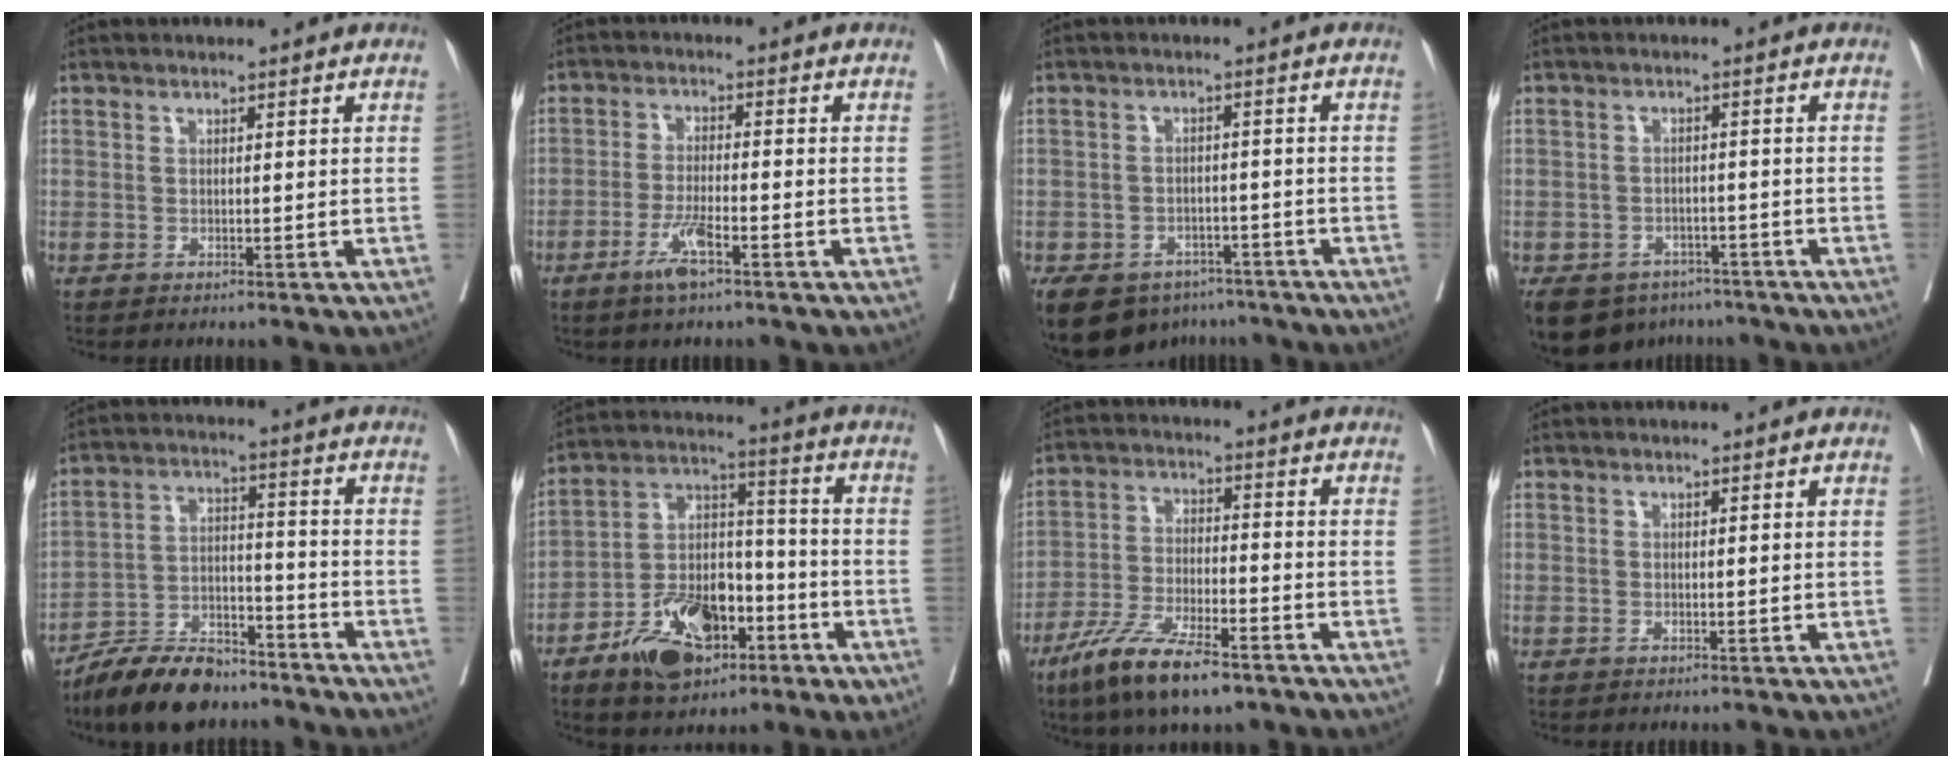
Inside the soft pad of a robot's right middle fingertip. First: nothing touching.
{"total": 5.1, "force": [-3.0, 0.5, 4.1], "torque": [-0.081, -0.006, -0.057]}
{"total": 13.8, "force": [-9.0, 9.2, 5.0], "torque": [-0.127, -0.004, -0.115]}
{"total": 10.4, "force": [-7.3, 6.8, 2.8], "torque": [-0.065, -0.005, -0.095]}
{"total": 11.8, "force": [-10.2, 3.4, 4.8], "torque": [-0.083, 0.003, -0.184]}
{"total": 15.2, "force": [-7.5, 8.1, 10.4], "torque": [-0.185, 0.019, -0.120]}
{"total": 12.2, "force": [-8.4, 2.7, 8.5], "torque": [-0.162, -0.023, -0.150]}
{"total": 0.0}